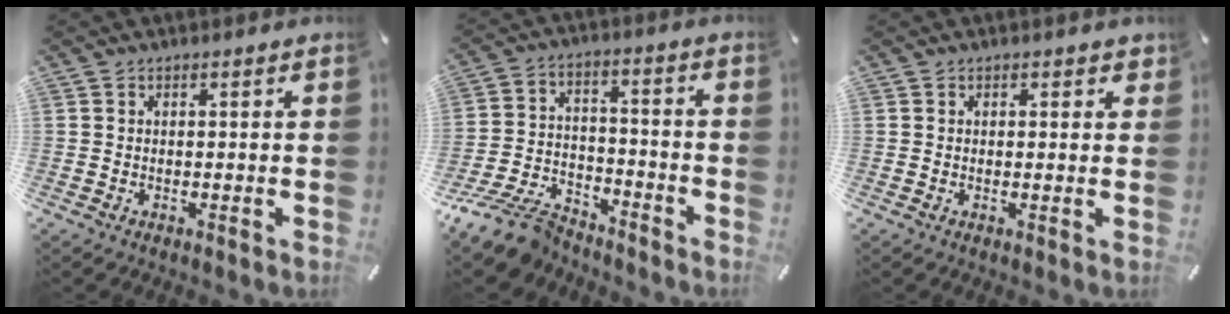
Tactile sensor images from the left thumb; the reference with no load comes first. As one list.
[{"total": 12.3, "force": [-9.9, 5.7, 4.6], "torque": [-0.081, 0.056, -0.184]}, {"total": 0.9, "force": [0.5, 0.7, 0.3], "torque": [0.010, -0.003, 0.004]}]